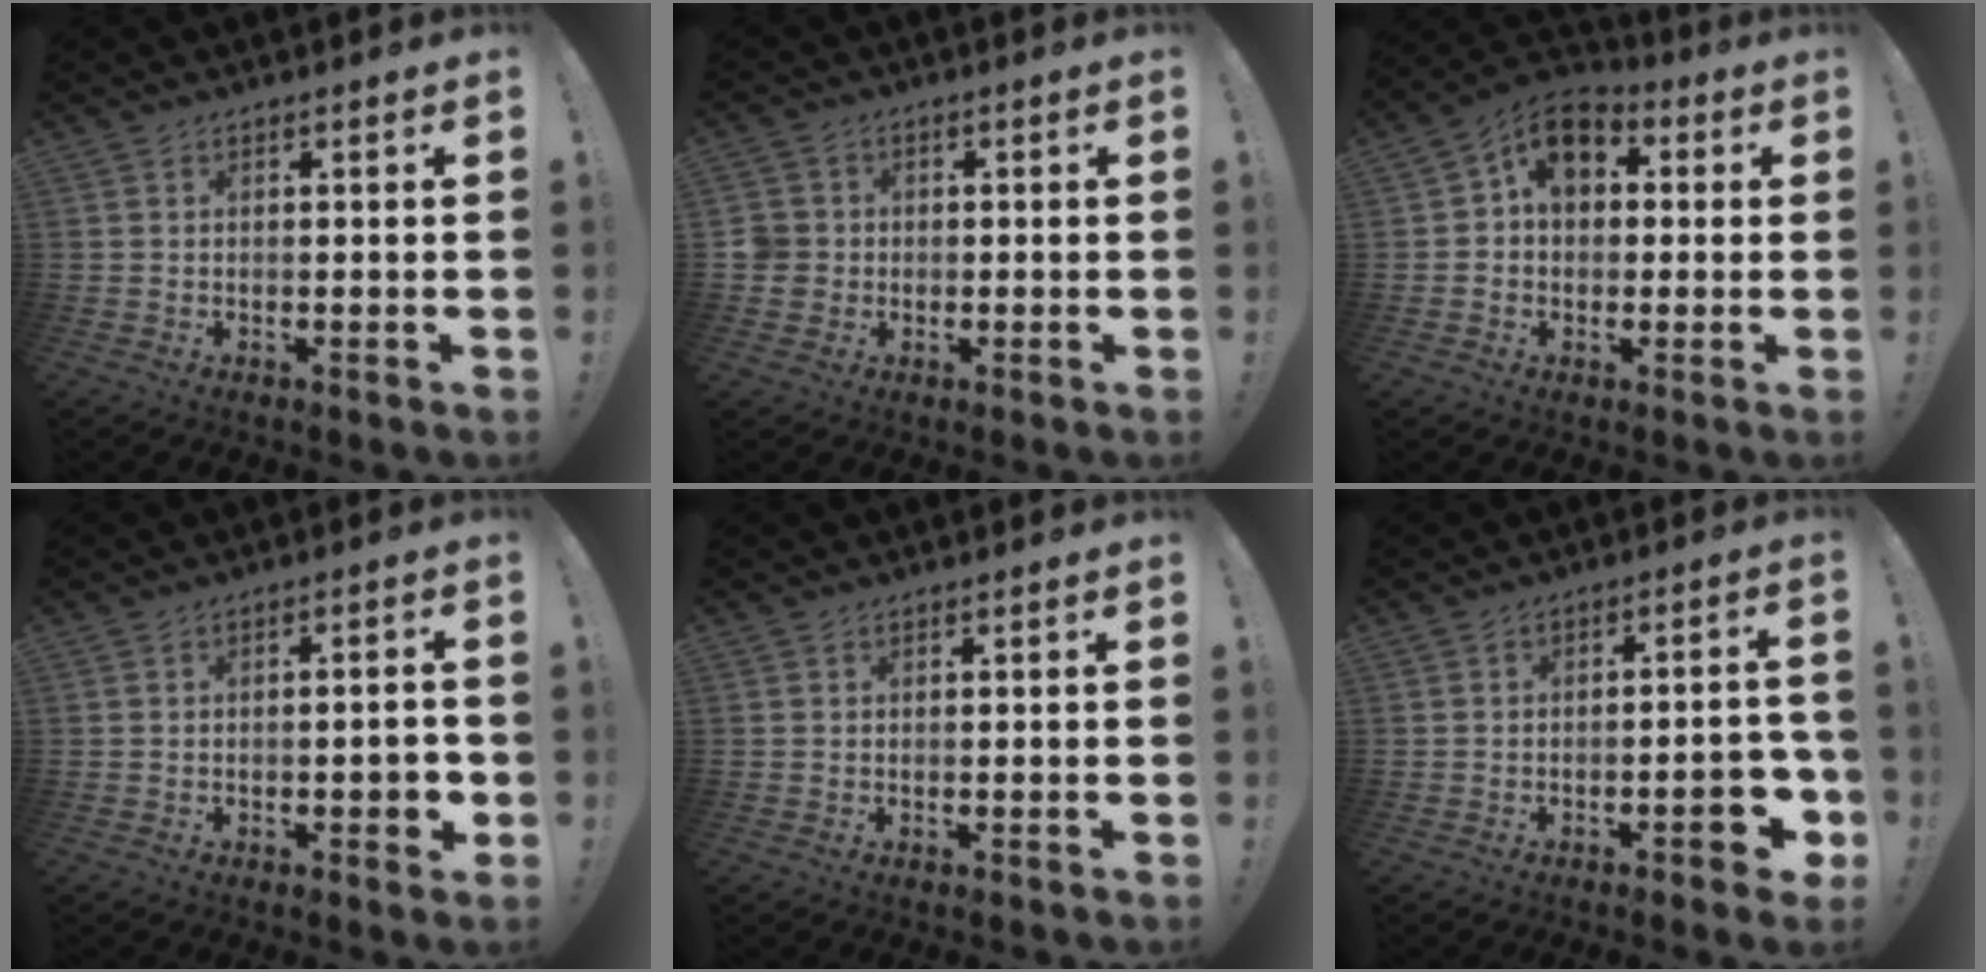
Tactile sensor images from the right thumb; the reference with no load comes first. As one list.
[{"total": 5.0, "force": [-0.4, 4.7, 1.5], "torque": [-0.042, 0.009, -0.005]}, {"total": 10.0, "force": [3.1, 7.4, 6.0], "torque": [-0.083, -0.004, 0.060]}, {"total": 4.0, "force": [-1.4, 1.3, 3.5], "torque": [-0.042, 0.007, -0.022]}, {"total": 0.0}, {"total": 8.4, "force": [-3.6, 3.0, 7.0], "torque": [-0.080, 0.014, -0.056]}]